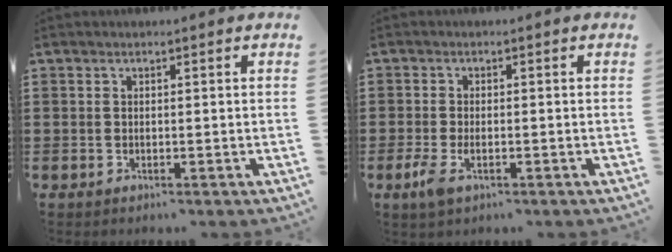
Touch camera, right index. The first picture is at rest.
{"total": 2.4, "force": [-1.1, 1.0, 1.9], "torque": [-0.047, -0.006, -0.024]}